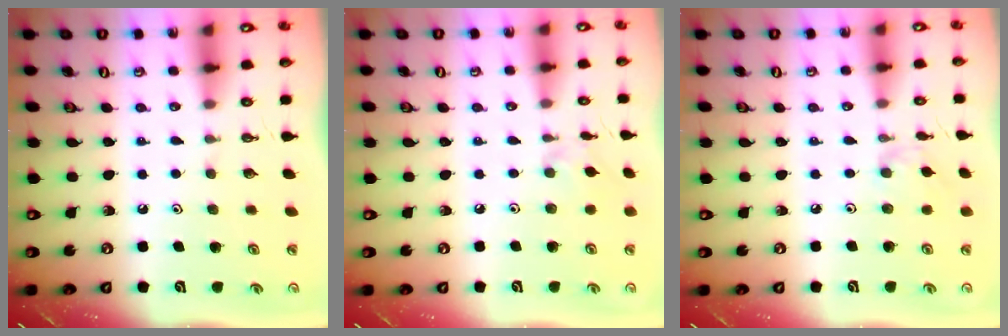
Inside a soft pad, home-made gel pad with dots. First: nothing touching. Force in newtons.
{"total": 2.3, "press": 2.3, "slide": 0.4}
{"total": 1.4, "press": 1.4, "slide": 0.4}